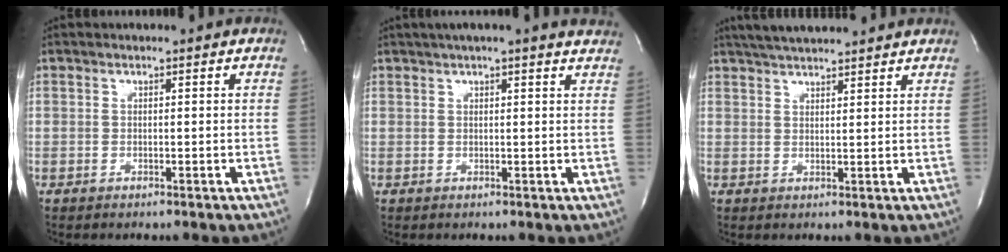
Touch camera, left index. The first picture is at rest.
{"total": 10.9, "force": [9.7, 0.7, 5.0], "torque": [-0.071, 0.017, 0.104]}
{"total": 11.2, "force": [10.0, 1.4, 4.8], "torque": [-0.084, 0.030, 0.143]}